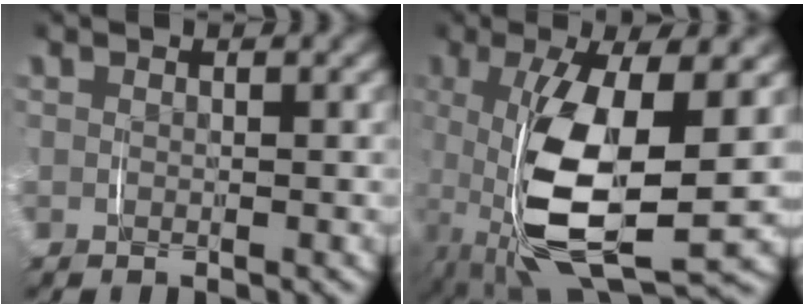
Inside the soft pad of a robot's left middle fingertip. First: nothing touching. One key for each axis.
{"total": 11.1, "fx": -0.9, "fy": 4.8, "fz": 9.9, "tx": -0.217, "ty": -0.030, "tz": 0.006}